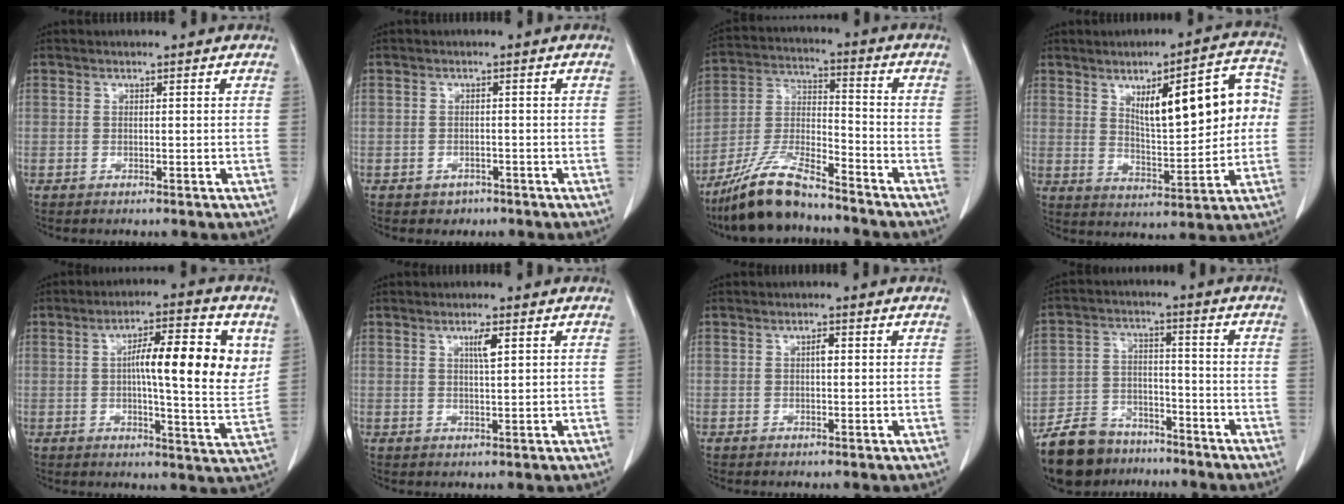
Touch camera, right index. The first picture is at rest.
{"total": 1.8, "force": [-1.1, 1.4, 0.2], "torque": [-0.008, 0.005, -0.011]}
{"total": 12.4, "force": [-10.2, 2.1, 6.9], "torque": [-0.145, -0.012, -0.190]}
{"total": 14.9, "force": [3.1, 4.1, 13.9], "torque": [-0.191, 0.028, 0.054]}
{"total": 13.7, "force": [3.3, 2.3, 13.1], "torque": [-0.189, 0.014, 0.043]}
{"total": 2.3, "force": [1.0, 0.1, 2.1], "torque": [-0.039, -0.002, 0.018]}
{"total": 1.1, "force": [0.1, 0.4, 1.0], "torque": [-0.018, 0.003, 0.002]}
{"total": 11.3, "force": [-9.1, 5.7, 3.3], "torque": [-0.072, 0.008, -0.155]}